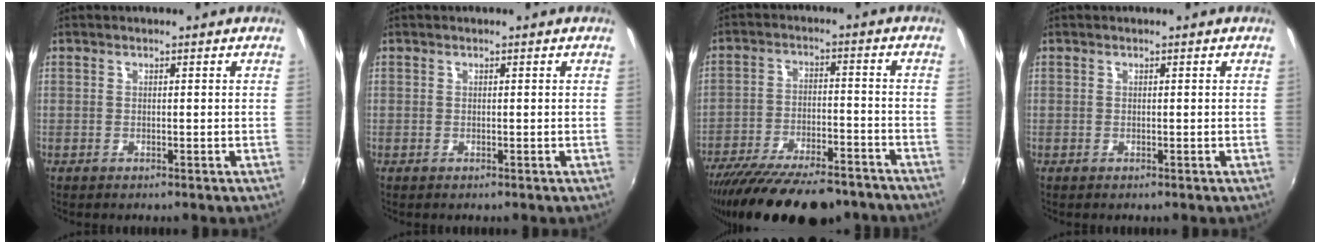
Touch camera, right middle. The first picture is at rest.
{"total": 0.0}
{"total": 23.0, "force": [-19.0, 6.5, 11.3], "torque": [-0.214, -0.038, -0.278]}
{"total": 0.0}